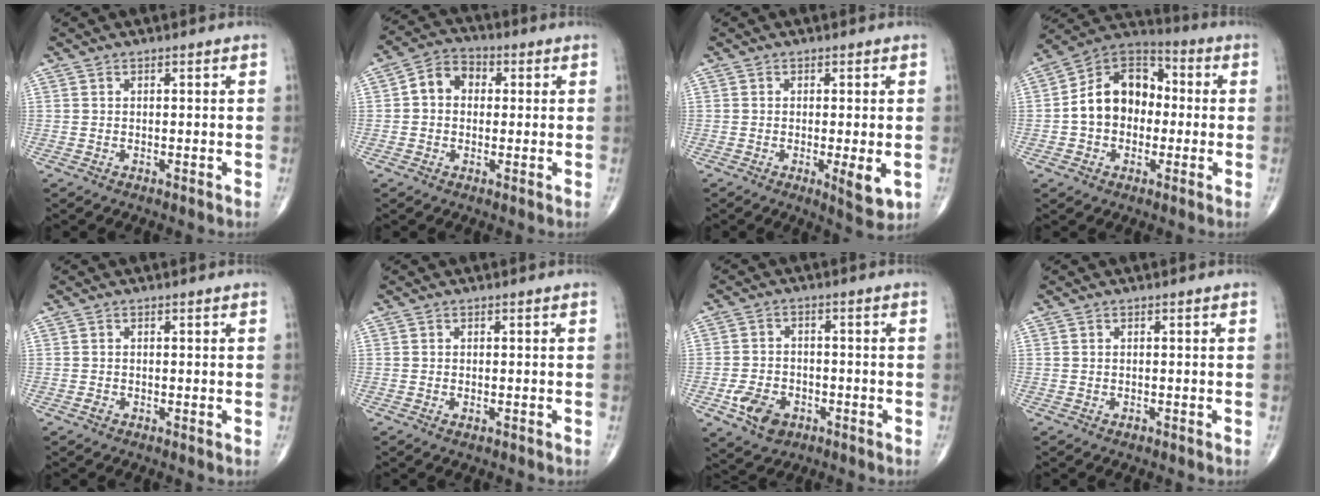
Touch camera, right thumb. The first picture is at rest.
{"total": 6.5, "force": [0.6, 5.2, 3.8], "torque": [-0.048, 0.021, -0.001]}
{"total": 5.1, "force": [-1.2, 1.4, 4.8], "torque": [-0.072, -0.014, -0.018]}
{"total": 13.8, "force": [-0.6, 10.5, 9.0], "torque": [-0.119, 0.041, -0.024]}
{"total": 0.9, "force": [-0.4, 0.4, 0.6], "torque": [-0.012, -0.002, -0.011]}
{"total": 1.0, "force": [-0.5, 0.5, 0.7], "torque": [-0.014, 0.001, -0.007]}
{"total": 2.9, "force": [-1.4, 1.9, 1.7], "torque": [-0.031, 0.003, -0.025]}
{"total": 0.5, "force": [-0.4, 0.3, 0.2], "torque": [-0.002, 0.000, -0.008]}